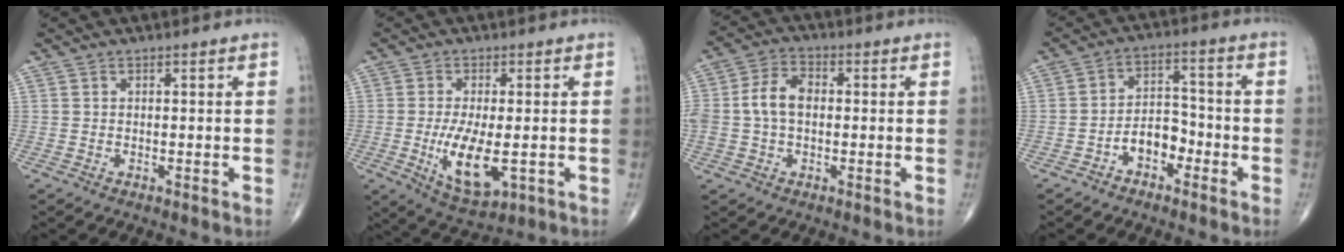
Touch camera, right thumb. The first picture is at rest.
{"total": 10.1, "force": [-2.1, 4.1, 9.0], "torque": [-0.159, -0.022, -0.026]}
{"total": 7.9, "force": [0.0, 5.2, 5.9], "torque": [-0.120, 0.025, -0.004]}
{"total": 6.6, "force": [-3.3, 4.2, 3.8], "torque": [-0.042, 0.038, -0.065]}